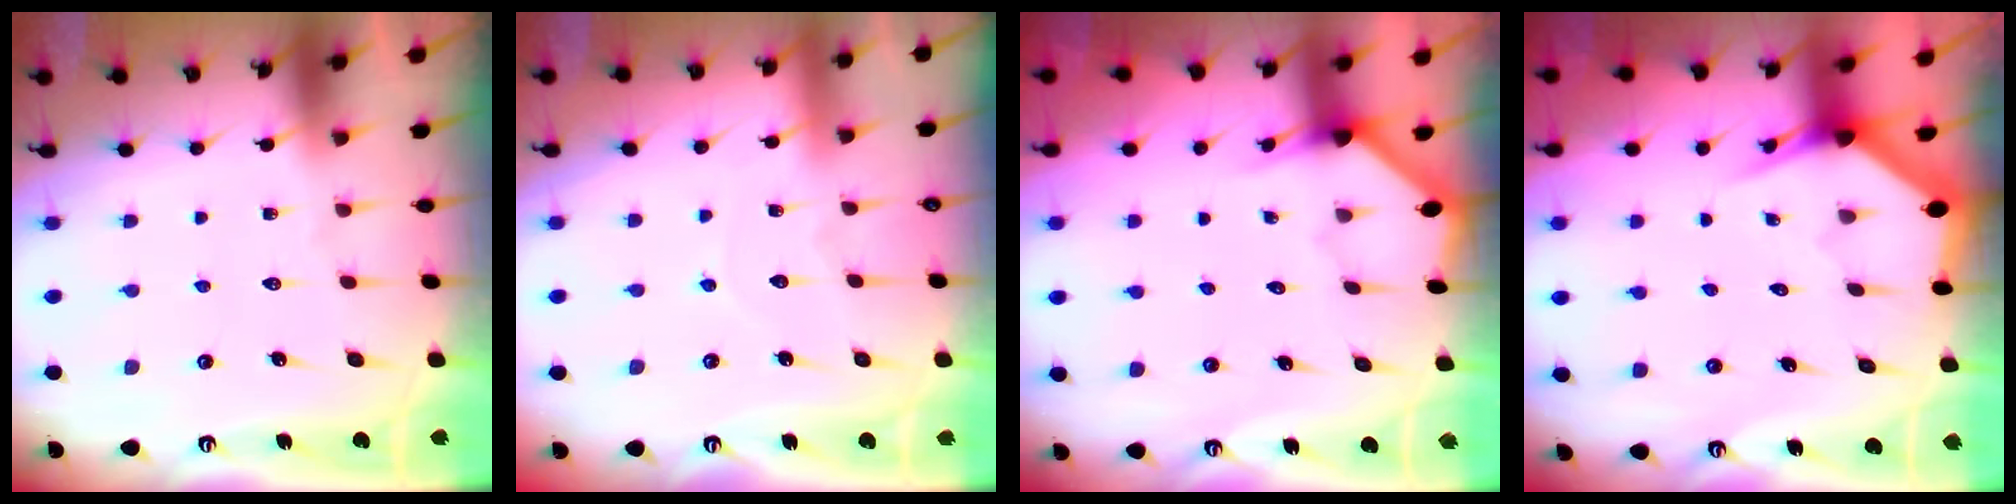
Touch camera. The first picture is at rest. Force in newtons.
{"total": 4.3, "press": 4.3, "slide": 0.1}
{"total": 2.5, "press": 2.5, "slide": 0.2}
{"total": 2.9, "press": 2.9, "slide": 0.1}